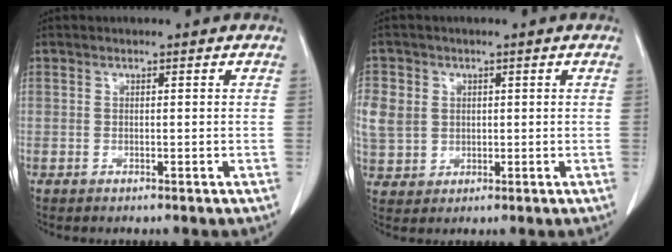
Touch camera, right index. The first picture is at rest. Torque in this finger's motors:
{"motor_torque": [1.13, -0.03, 0.57, 0.12]}